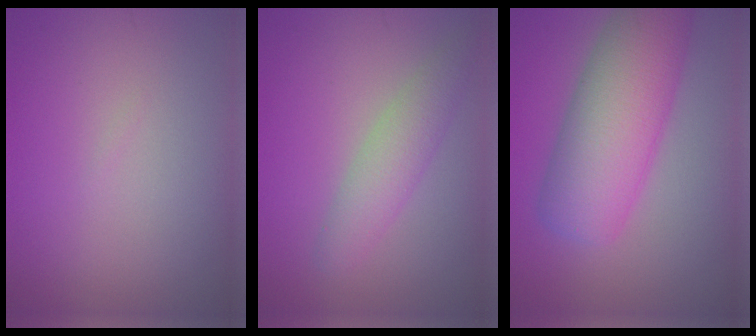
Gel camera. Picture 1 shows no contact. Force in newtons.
{"total": 3.0, "press": 2.9, "slide": 0.2}
{"total": 8.6, "press": 8.6, "slide": 0.2}